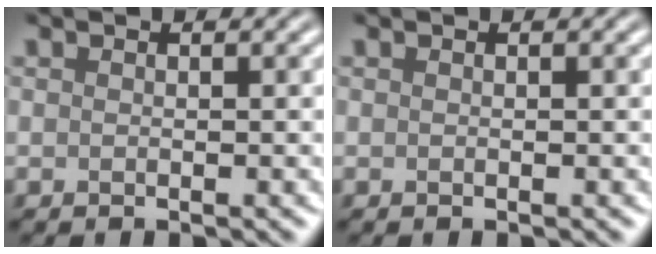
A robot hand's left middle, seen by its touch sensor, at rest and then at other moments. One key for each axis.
{"total": 0.0}